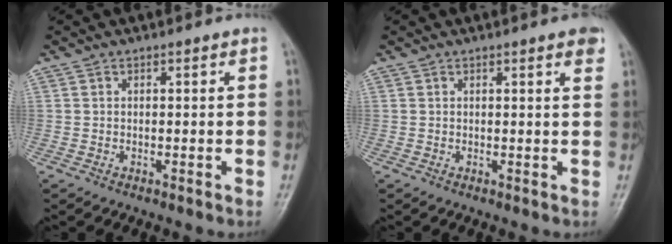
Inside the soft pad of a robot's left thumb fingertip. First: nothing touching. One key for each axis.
{"total": 2.4, "fx": 1.5, "fy": 0.3, "fz": 1.9, "tx": -0.020, "ty": -0.003, "tz": 0.015}